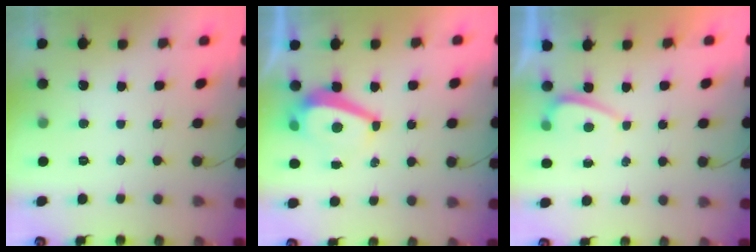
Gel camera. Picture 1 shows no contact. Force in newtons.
{"total": 6.8, "press": 6.7, "slide": 0.7}
{"total": 1.1, "press": 0.9, "slide": 0.6}